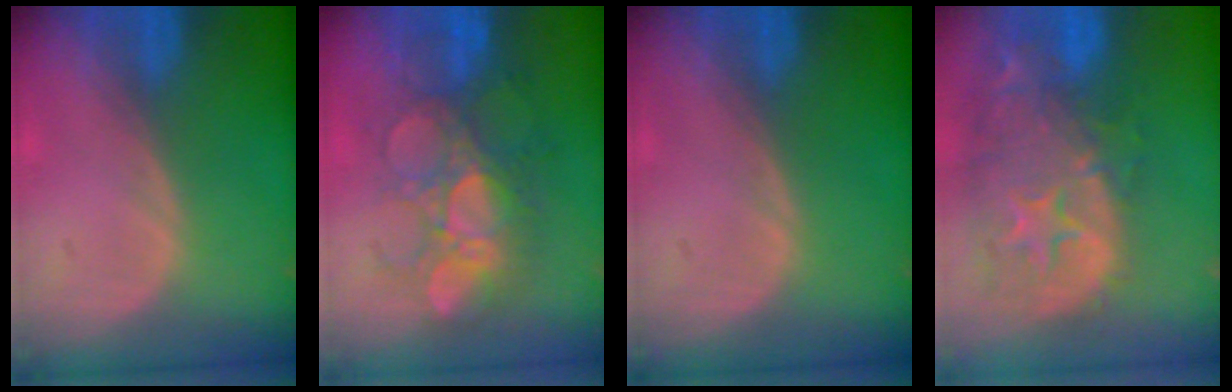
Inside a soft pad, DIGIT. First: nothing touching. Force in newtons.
{"total": 9.1, "press": 8.8, "slide": 2.1}
{"total": 0.0}
{"total": 14.4, "press": 11.6, "slide": 8.6}